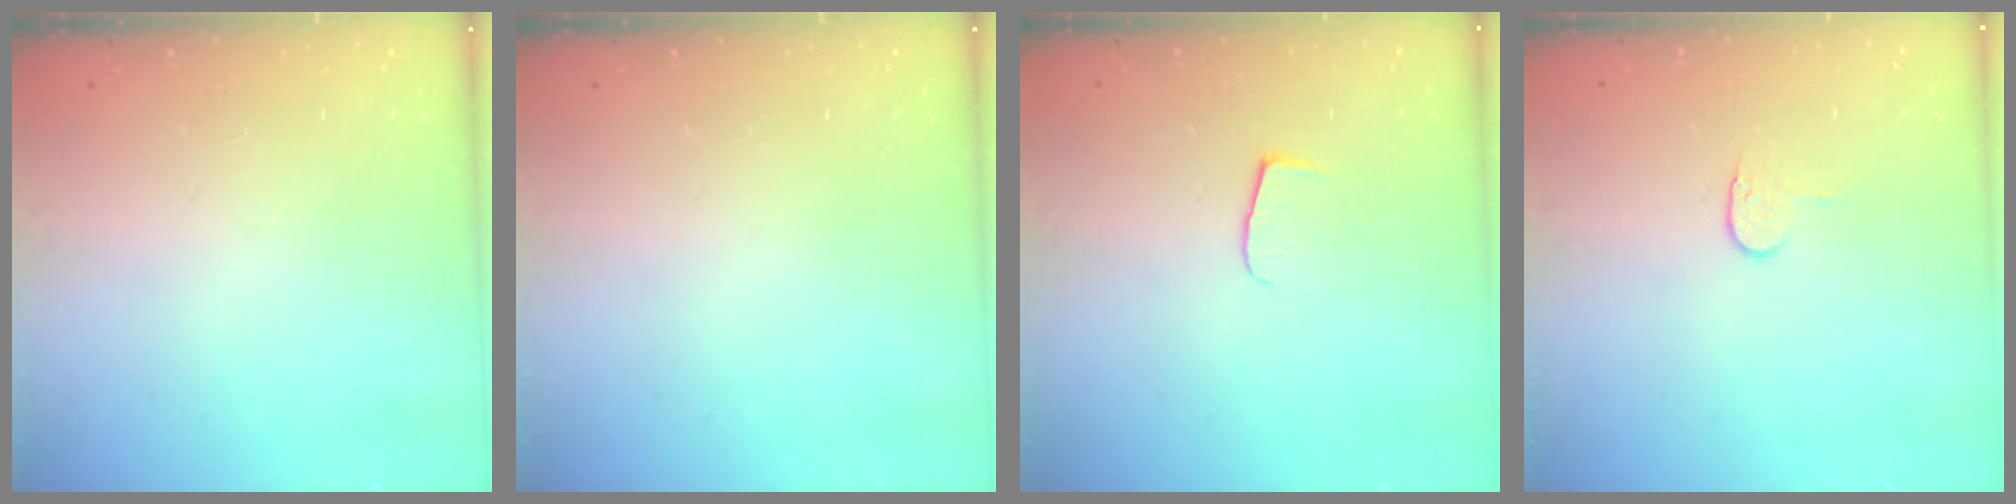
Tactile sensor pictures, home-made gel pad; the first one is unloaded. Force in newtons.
{"total": 0.0}
{"total": 5.3, "press": 5.2, "slide": 0.4}
{"total": 3.8, "press": 3.7, "slide": 0.4}